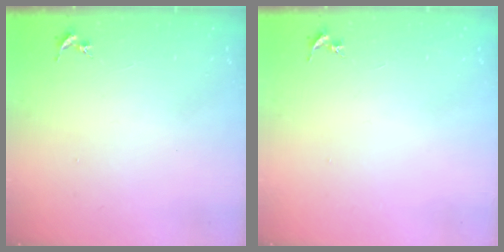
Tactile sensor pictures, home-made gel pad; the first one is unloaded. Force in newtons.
{"total": 0.0}